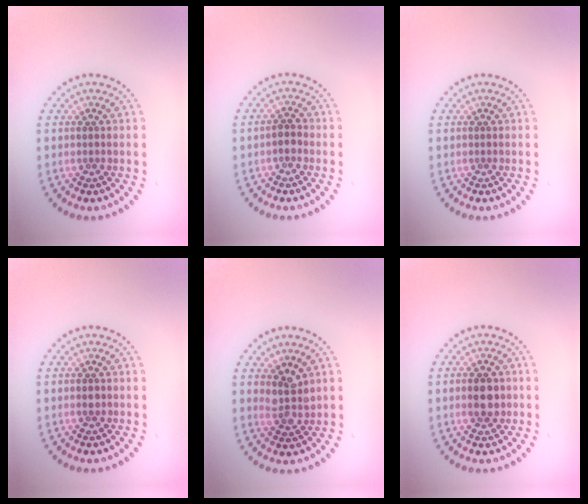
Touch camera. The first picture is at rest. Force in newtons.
{"total": 1.1, "press": 1.0, "slide": 0.3}
{"total": 0.0}
{"total": 0.9, "press": 0.9, "slide": 0.1}
{"total": 2.6, "press": 2.2, "slide": 1.3}
{"total": 2.9, "press": 2.9, "slide": 0.0}